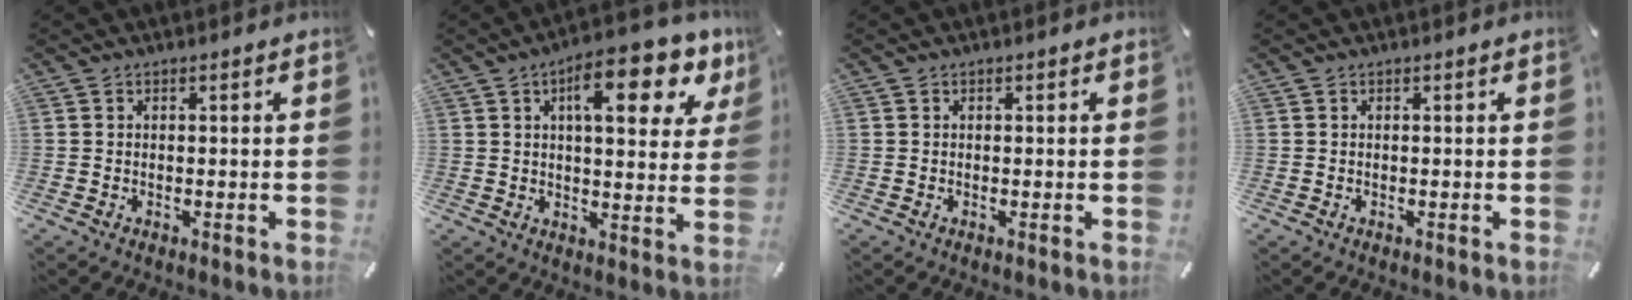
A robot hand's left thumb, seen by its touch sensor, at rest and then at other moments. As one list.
[{"total": 14.4, "force": [7.4, 5.6, 11.0], "torque": [-0.154, -0.031, 0.117]}, {"total": 0.0}, {"total": 0.0}]